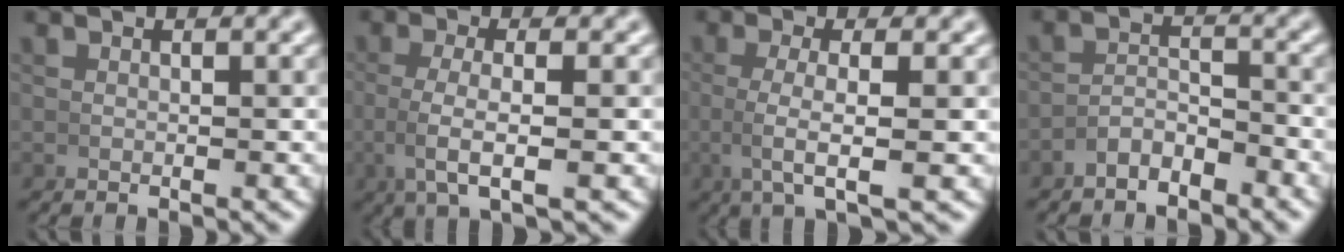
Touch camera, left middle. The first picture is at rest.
{"total": 4.1, "force": [-0.3, 1.0, 3.9], "torque": [-0.086, -0.005, 0.000]}
{"total": 4.0, "force": [0.0, 0.6, 4.0], "torque": [-0.084, -0.005, 0.004]}
{"total": 3.1, "force": [-2.7, 1.1, 1.0], "torque": [-0.010, 0.004, -0.054]}